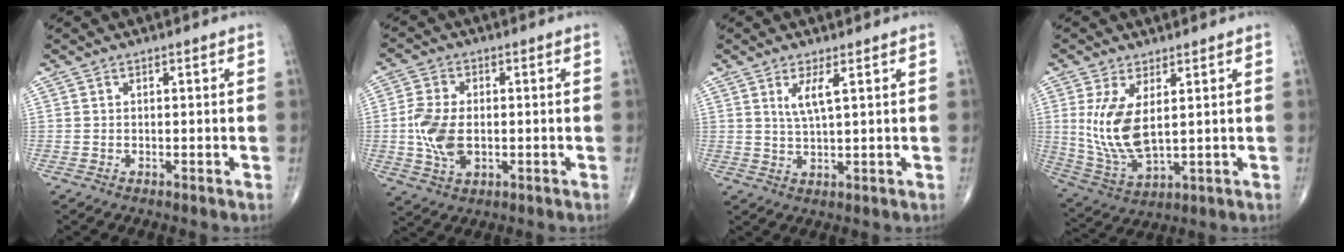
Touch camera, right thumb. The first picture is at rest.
{"total": 9.1, "force": [-0.7, 5.5, 7.2], "torque": [-0.149, 0.001, -0.011]}
{"total": 3.9, "force": [1.6, 0.6, 3.5], "torque": [-0.075, -0.014, 0.036]}
{"total": 11.1, "force": [2.1, 5.0, 9.7], "torque": [-0.202, -0.020, 0.058]}